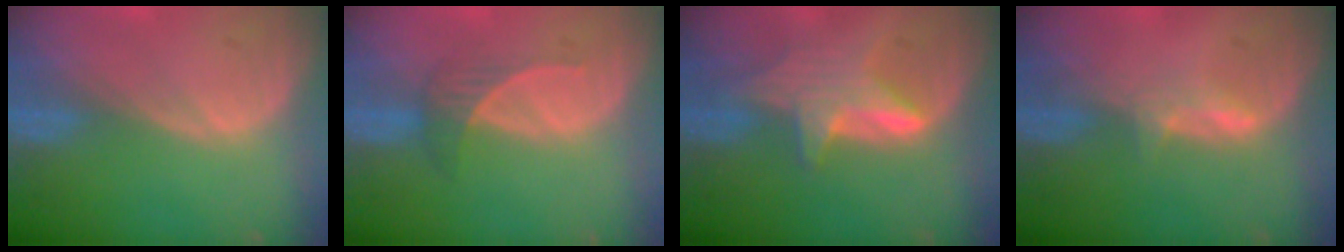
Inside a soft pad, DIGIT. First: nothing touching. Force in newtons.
{"total": 2.8, "press": 2.7, "slide": 0.9}
{"total": 6.0, "press": 6.0, "slide": 0.7}
{"total": 2.1, "press": 2.0, "slide": 0.4}